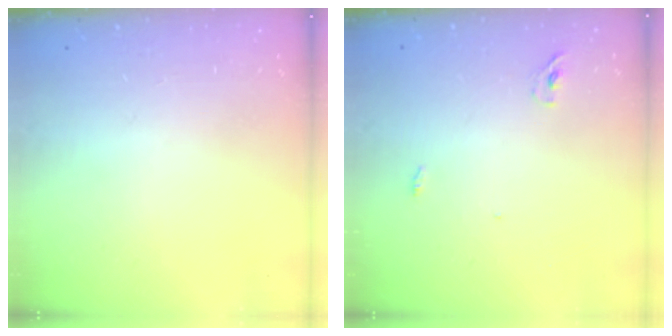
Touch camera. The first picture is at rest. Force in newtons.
{"total": 6.0, "press": 2.8, "slide": 5.3}